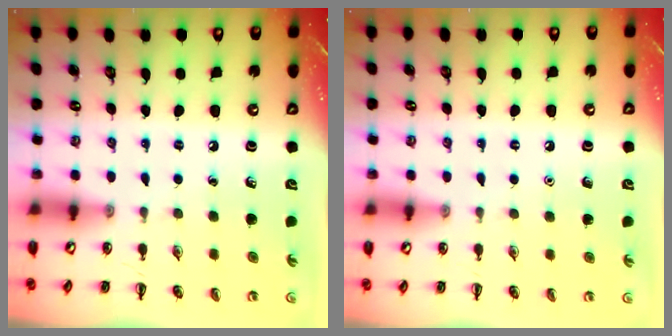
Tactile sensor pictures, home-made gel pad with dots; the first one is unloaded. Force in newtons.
{"total": 1.6, "press": 1.6, "slide": 0.1}